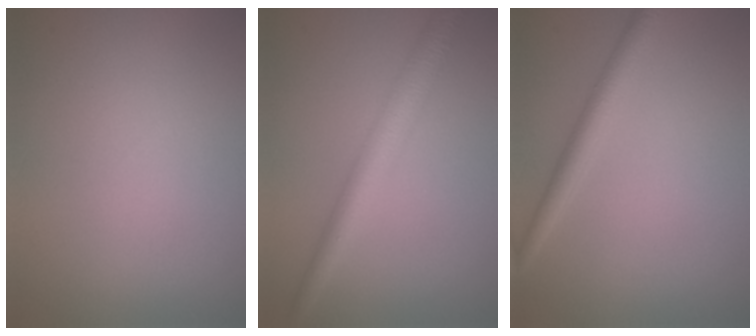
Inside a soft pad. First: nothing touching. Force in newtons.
{"total": 4.3, "press": 4.3, "slide": 0.0}
{"total": 2.7, "press": 2.7, "slide": 0.2}